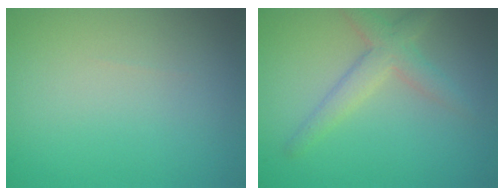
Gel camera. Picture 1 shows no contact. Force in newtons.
{"total": 3.2, "press": 3.1, "slide": 0.1}